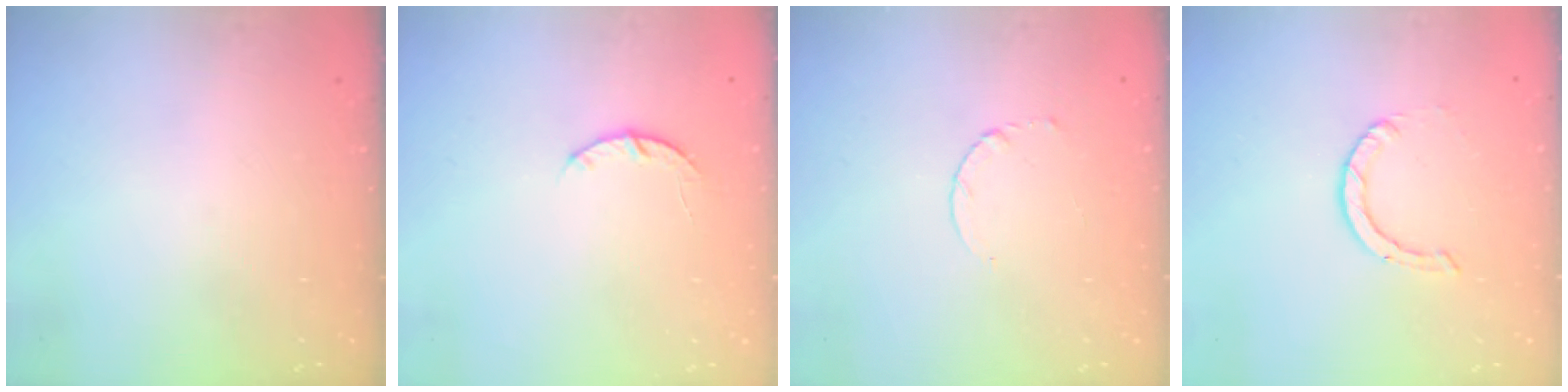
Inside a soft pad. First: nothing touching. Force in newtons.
{"total": 3.5, "press": 3.5, "slide": 0.6}
{"total": 2.6, "press": 2.6, "slide": 0.3}
{"total": 0.9, "press": 0.9, "slide": 0.1}